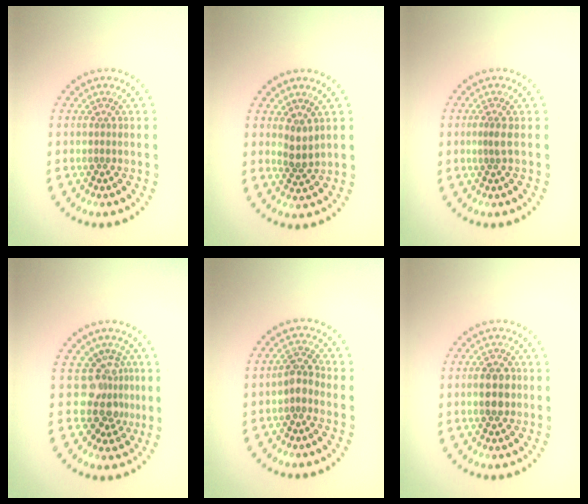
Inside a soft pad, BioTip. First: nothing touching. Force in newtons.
{"total": 1.7, "press": 1.4, "slide": 0.9}
{"total": 0.9, "press": 0.5, "slide": 0.7}
{"total": 3.6, "press": 2.6, "slide": 2.5}
{"total": 1.9, "press": 1.7, "slide": 0.9}
{"total": 2.6, "press": 2.6, "slide": 0.1}